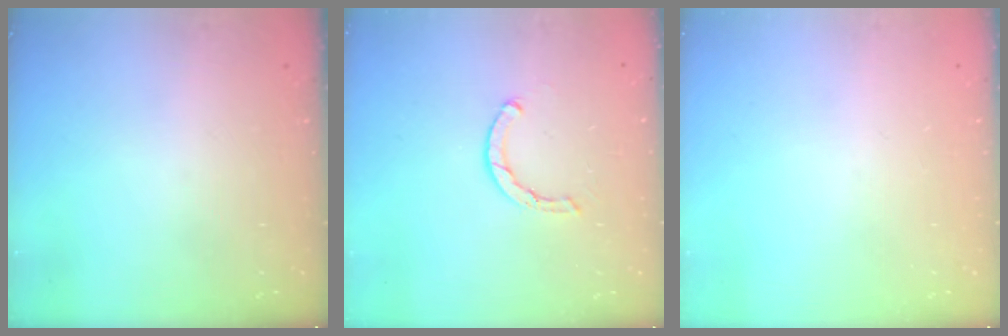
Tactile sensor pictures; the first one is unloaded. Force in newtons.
{"total": 1.6, "press": 1.6, "slide": 0.1}
{"total": 0.0}